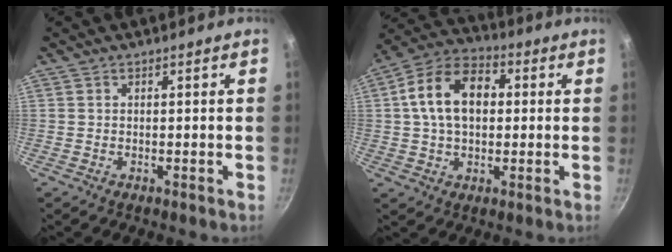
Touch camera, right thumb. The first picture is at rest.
{"total": 14.0, "force": [1.9, 9.3, 10.2], "torque": [-0.150, 0.026, 0.016]}